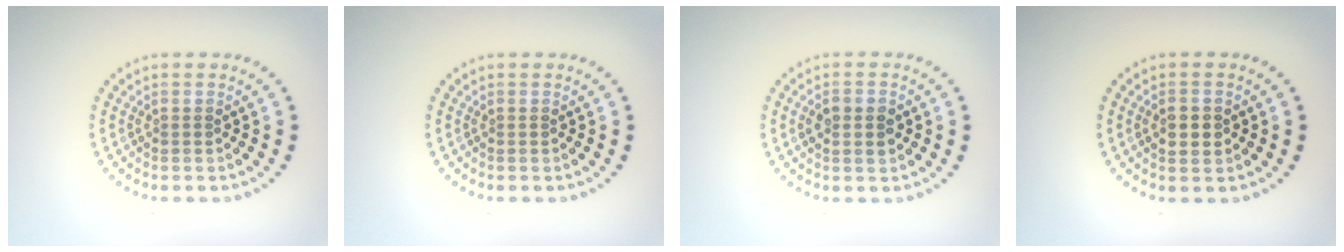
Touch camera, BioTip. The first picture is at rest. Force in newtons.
{"total": 0.0}
{"total": 2.1, "press": 2.1, "slide": 0.1}
{"total": 2.4, "press": 2.4, "slide": 0.1}